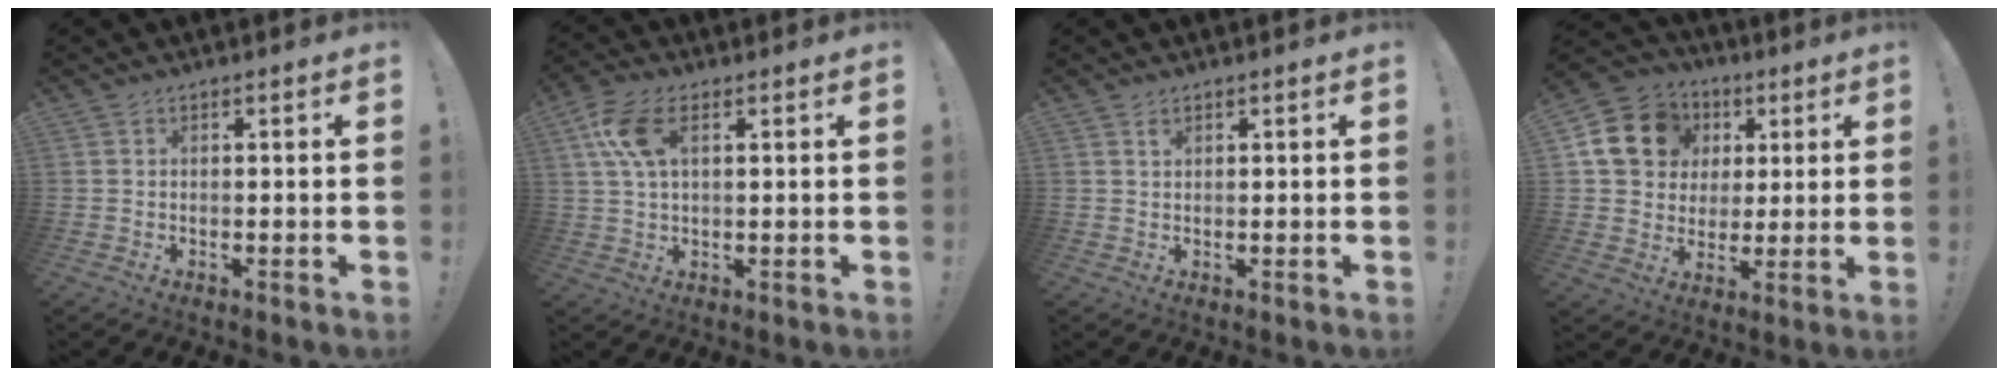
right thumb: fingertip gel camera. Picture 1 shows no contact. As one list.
[{"total": 9.4, "force": [3.1, 5.1, 7.3], "torque": [-0.151, 0.006, 0.062]}, {"total": 1.0, "force": [0.7, 0.5, 0.4], "torque": [0.002, -0.005, 0.011]}, {"total": 16.2, "force": [4.9, 13.8, 6.9], "torque": [-0.105, -0.002, 0.113]}]